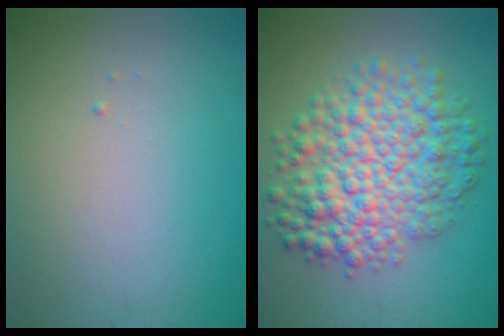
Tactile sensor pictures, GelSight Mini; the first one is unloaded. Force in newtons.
{"total": 8.5, "press": 8.5, "slide": 0.2}